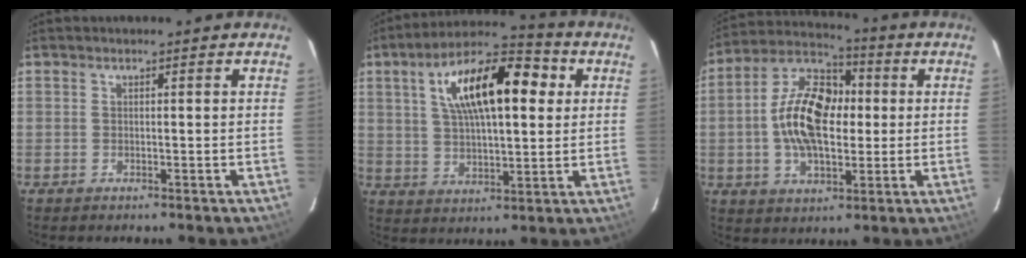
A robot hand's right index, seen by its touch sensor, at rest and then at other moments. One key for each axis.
{"total": 18.0, "fx": 5.4, "fy": 7.4, "fz": 15.5, "tx": -0.270, "ty": 0.034, "tz": 0.085}
{"total": 15.7, "fx": 0.1, "fy": 9.1, "fz": 12.8, "tx": -0.241, "ty": 0.022, "tz": -0.005}